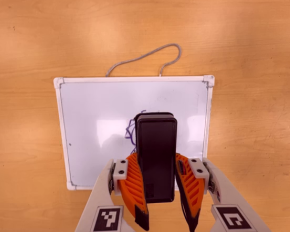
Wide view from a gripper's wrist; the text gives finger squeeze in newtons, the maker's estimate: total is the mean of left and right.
{"total": 11.9, "left": 10.7, "right": 13.2}